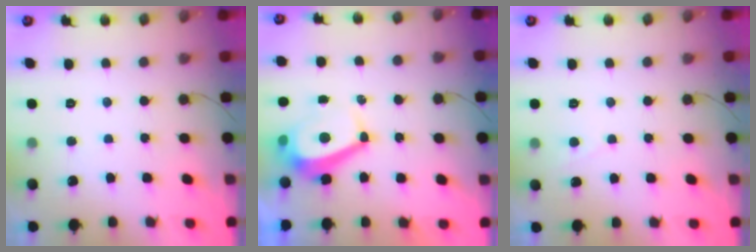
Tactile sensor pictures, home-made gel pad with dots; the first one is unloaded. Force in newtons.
{"total": 5.2, "press": 5.2, "slide": 0.4}
{"total": 2.1, "press": 2.1, "slide": 0.3}